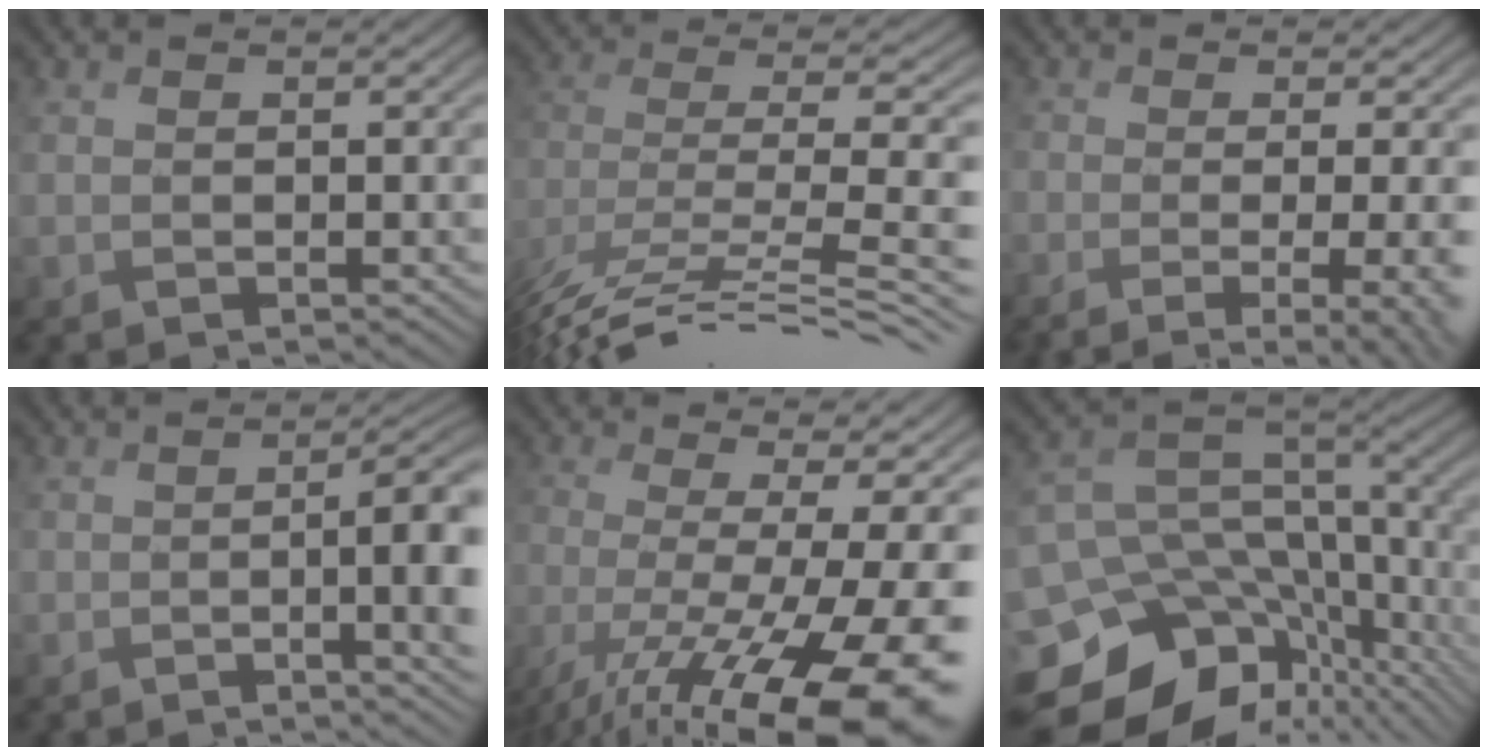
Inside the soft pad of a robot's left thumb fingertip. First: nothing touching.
{"total": 11.1, "force": [-5.9, 4.5, 8.2], "torque": [-0.185, 0.031, -0.063]}
{"total": 10.9, "force": [-3.3, 4.6, 9.3], "torque": [-0.120, -0.007, -0.019]}
{"total": 8.4, "force": [-2.1, 2.3, 7.8], "torque": [-0.106, 0.000, -0.020]}
{"total": 16.0, "force": [-8.1, 4.7, 13.1], "torque": [-0.238, -0.014, -0.107]}
{"total": 14.5, "force": [-4.6, 10.9, 8.4], "torque": [-0.212, -0.020, -0.041]}